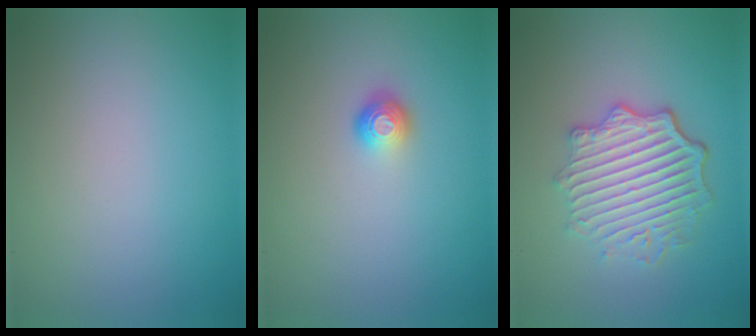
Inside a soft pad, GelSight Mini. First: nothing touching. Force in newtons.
{"total": 1.2, "press": 0.9, "slide": 0.7}
{"total": 5.9, "press": 4.4, "slide": 3.9}